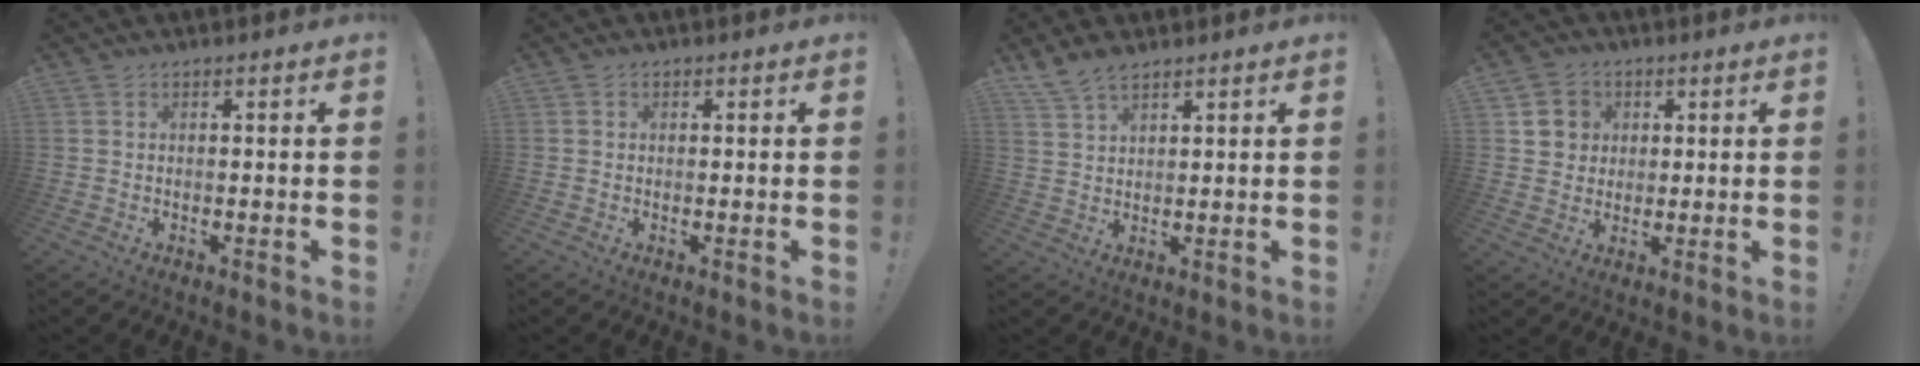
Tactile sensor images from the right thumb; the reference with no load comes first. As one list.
[{"total": 0.5, "force": [0.1, 0.5, 0.1], "torque": [0.004, -0.001, 0.001]}, {"total": 6.1, "force": [4.8, 2.4, 2.7], "torque": [-0.056, -0.022, 0.094]}, {"total": 6.3, "force": [1.5, 6.0, 1.2], "torque": [-0.014, -0.005, 0.030]}]